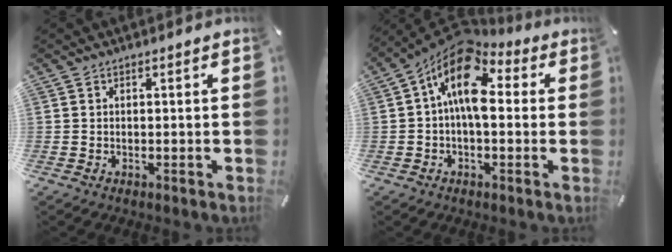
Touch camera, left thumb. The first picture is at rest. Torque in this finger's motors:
{"motor_torque": [0.09, 1.78, 1.86, -0.91, 0.59]}